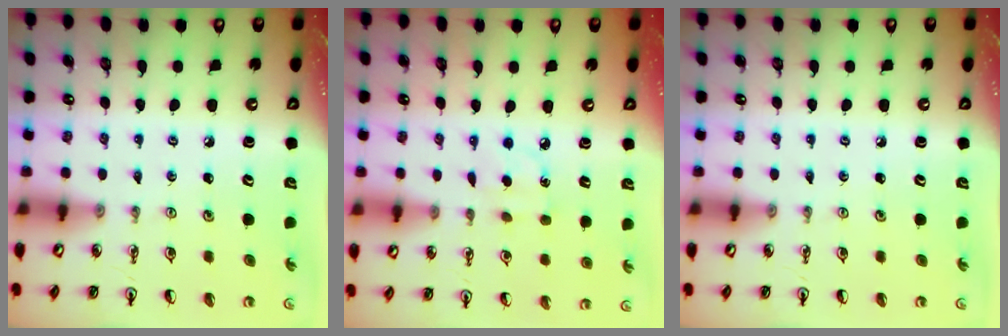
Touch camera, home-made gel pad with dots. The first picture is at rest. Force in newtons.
{"total": 4.2, "press": 4.1, "slide": 0.3}
{"total": 0.0}